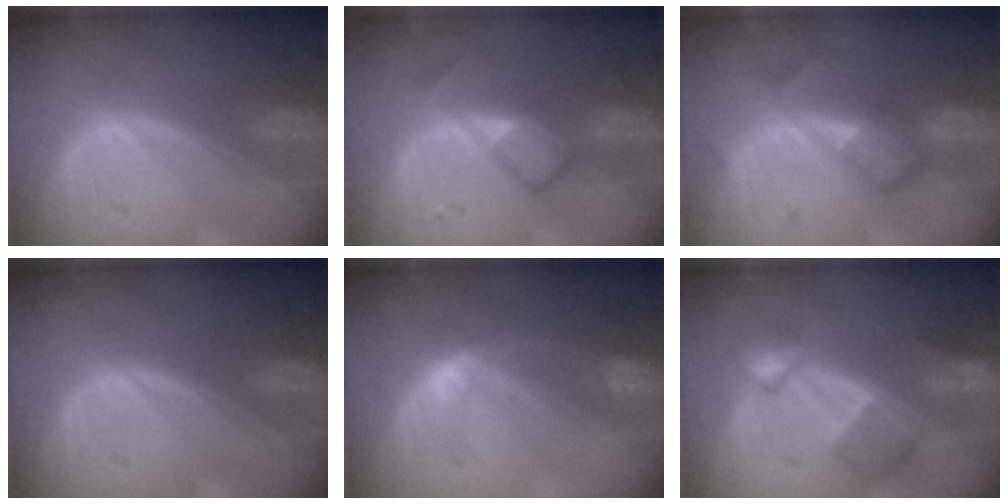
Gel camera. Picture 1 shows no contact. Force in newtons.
{"total": 4.7, "press": 4.6, "slide": 0.3}
{"total": 5.0, "press": 5.0, "slide": 0.5}
{"total": 0.0}
{"total": 5.2, "press": 4.8, "slide": 2.1}
{"total": 7.6, "press": 6.7, "slide": 3.6}